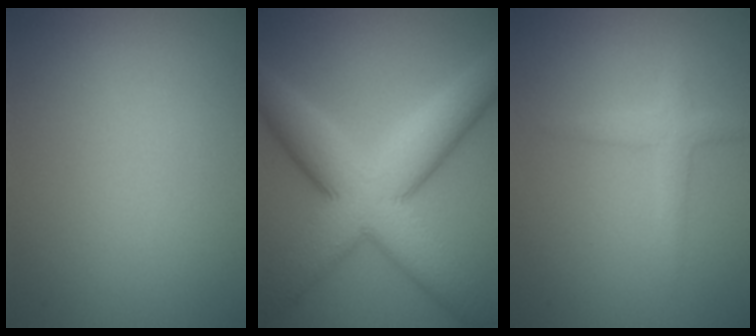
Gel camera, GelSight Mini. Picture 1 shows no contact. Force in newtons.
{"total": 11.1, "press": 11.1, "slide": 0.3}
{"total": 1.9, "press": 1.9, "slide": 0.2}